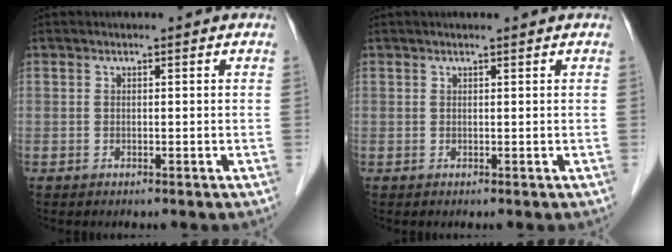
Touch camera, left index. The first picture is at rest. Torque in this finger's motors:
{"motor_torque": [0.25, -0.15, 0.02, 0.02]}